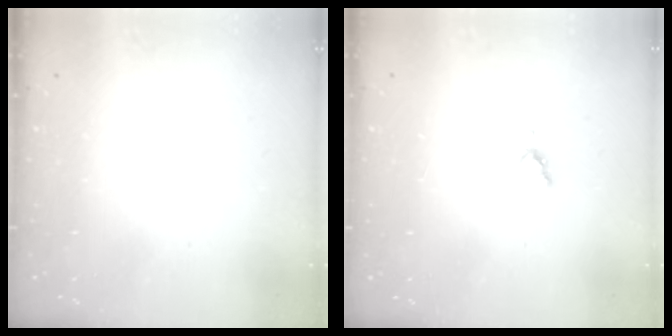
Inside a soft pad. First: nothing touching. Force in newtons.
{"total": 3.7, "press": 3.7, "slide": 0.5}